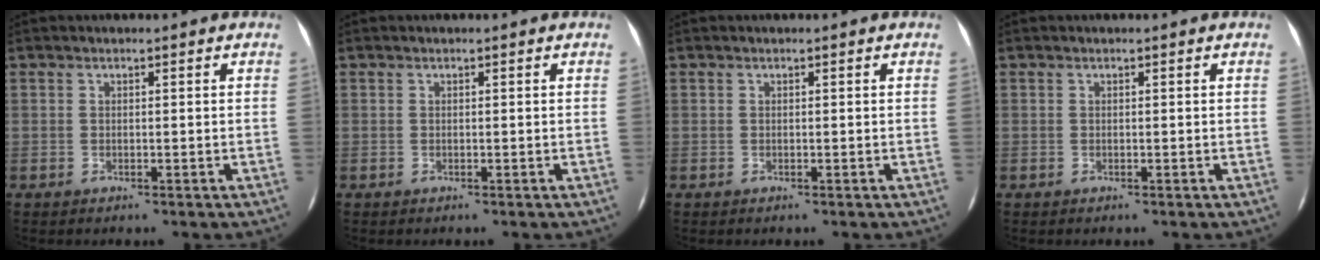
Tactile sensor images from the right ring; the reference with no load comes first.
{"total": 0.0}
{"total": 0.0}
{"total": 0.0}